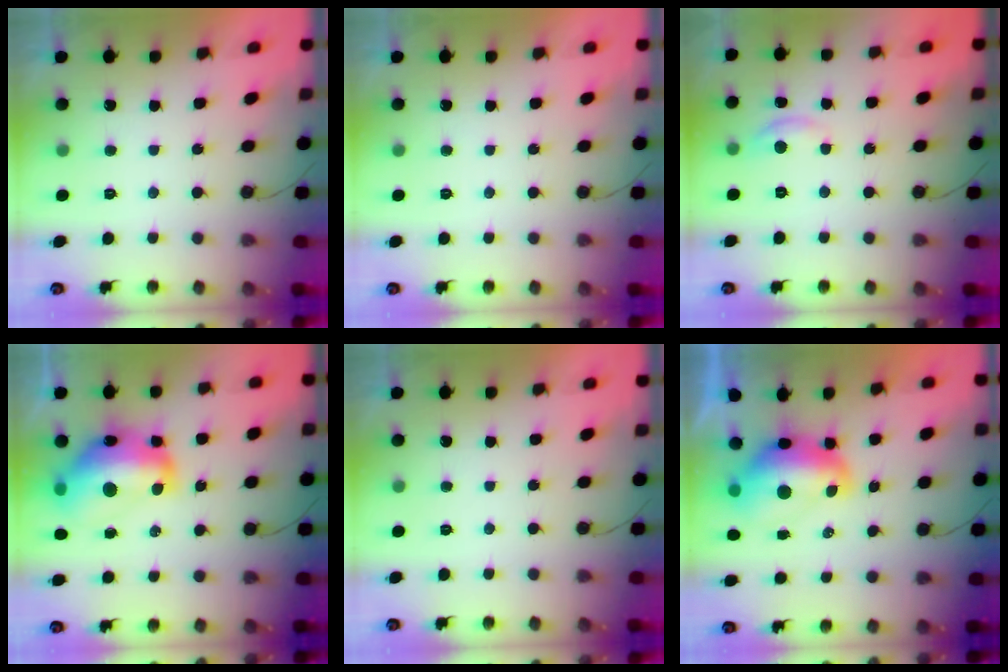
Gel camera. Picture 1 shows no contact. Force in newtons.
{"total": 0.0}
{"total": 4.4, "press": 4.4, "slide": 0.3}
{"total": 19.6, "press": 19.6, "slide": 1.4}
{"total": 0.0}
{"total": 12.1, "press": 12.0, "slide": 1.5}